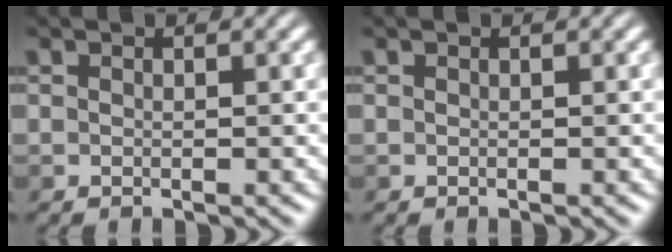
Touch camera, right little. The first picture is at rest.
{"total": 0.0}